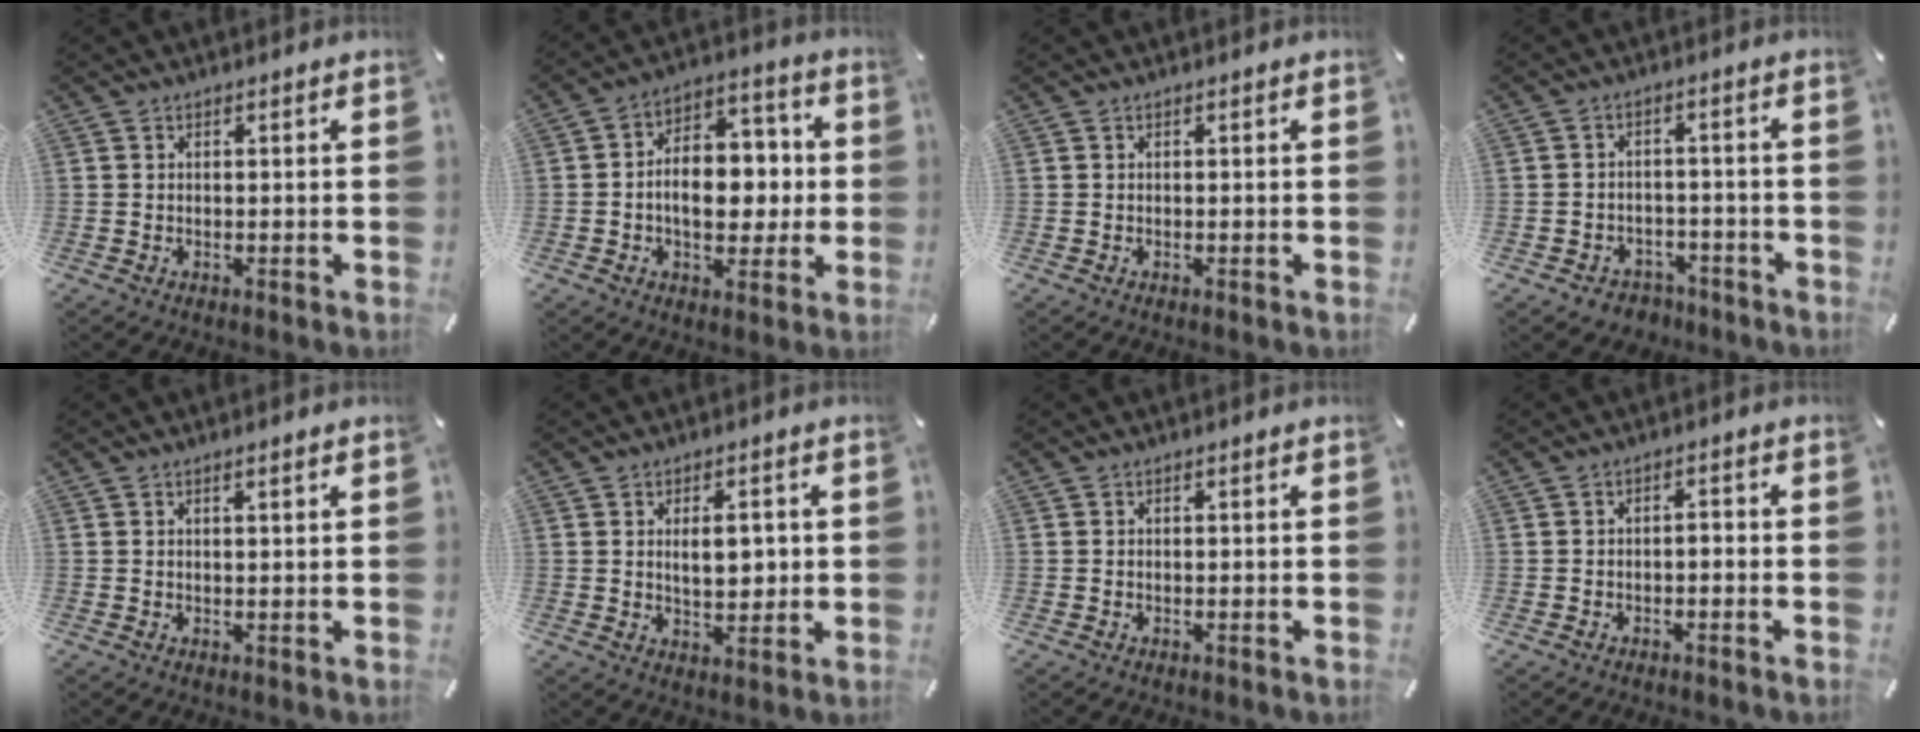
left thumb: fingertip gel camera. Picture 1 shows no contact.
{"total": 12.9, "force": [-1.1, 9.2, 9.0], "torque": [-0.121, 0.008, -0.015]}
{"total": 0.0}
{"total": 4.2, "force": [-2.6, 3.1, 0.7], "torque": [-0.019, 0.013, -0.051]}
{"total": 1.1, "force": [0.7, 0.0, 0.8], "torque": [-0.016, -0.001, 0.013]}
{"total": 6.3, "force": [1.0, 3.6, 5.1], "torque": [-0.065, -0.007, 0.010]}
{"total": 0.0}
{"total": 1.8, "force": [-1.0, 0.8, 1.3], "torque": [-0.026, 0.008, -0.021]}